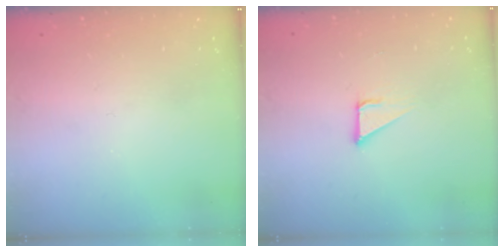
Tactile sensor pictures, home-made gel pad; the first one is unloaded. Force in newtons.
{"total": 2.1, "press": 2.1, "slide": 0.1}